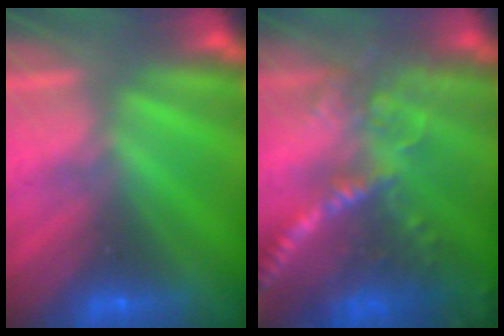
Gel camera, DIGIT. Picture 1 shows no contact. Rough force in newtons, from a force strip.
{"total": 5.9}